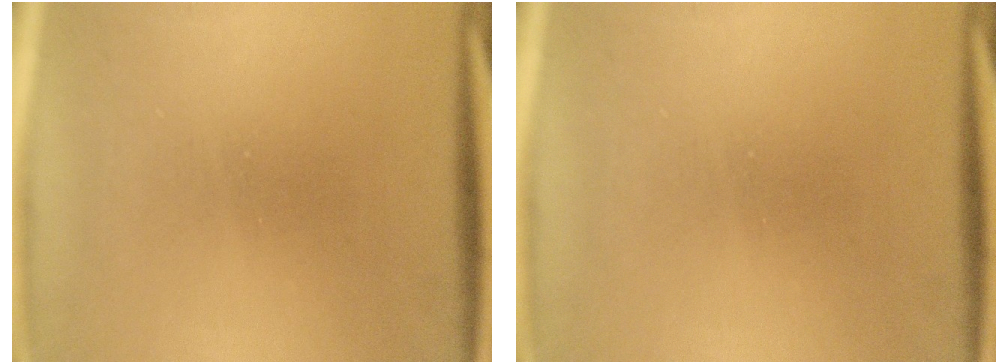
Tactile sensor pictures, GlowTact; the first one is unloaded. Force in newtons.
{"total": 0.0}